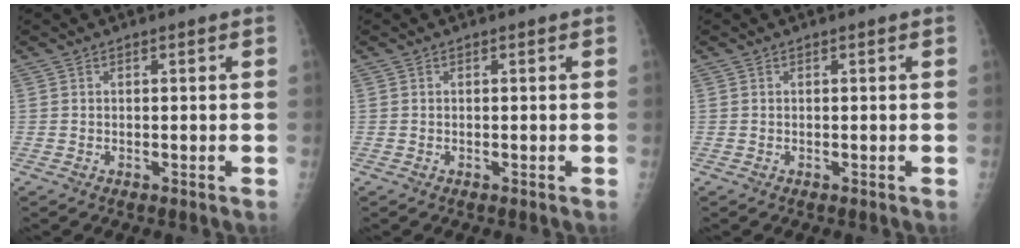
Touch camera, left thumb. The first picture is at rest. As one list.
[{"total": 0.0}, {"total": 0.0}]